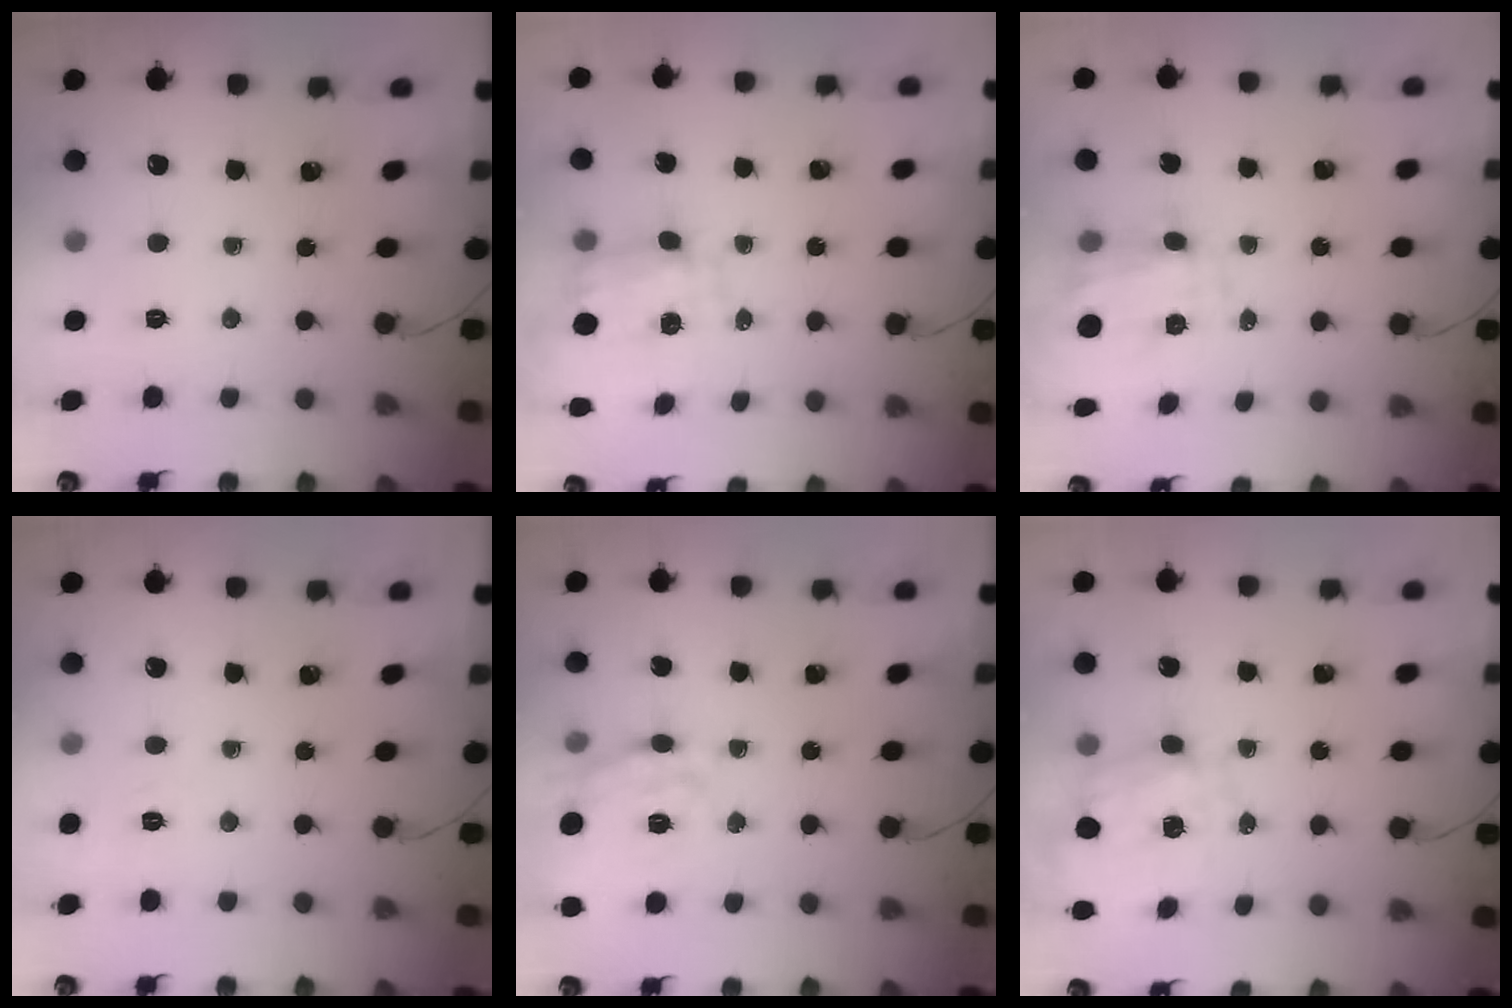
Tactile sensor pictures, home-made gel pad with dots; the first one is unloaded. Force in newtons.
{"total": 3.9, "press": 3.6, "slide": 1.6}
{"total": 9.2, "press": 9.0, "slide": 2.1}
{"total": 2.0, "press": 0.8, "slide": 1.8}
{"total": 19.3, "press": 19.3, "slide": 0.5}
{"total": 2.5, "press": 2.4, "slide": 0.8}